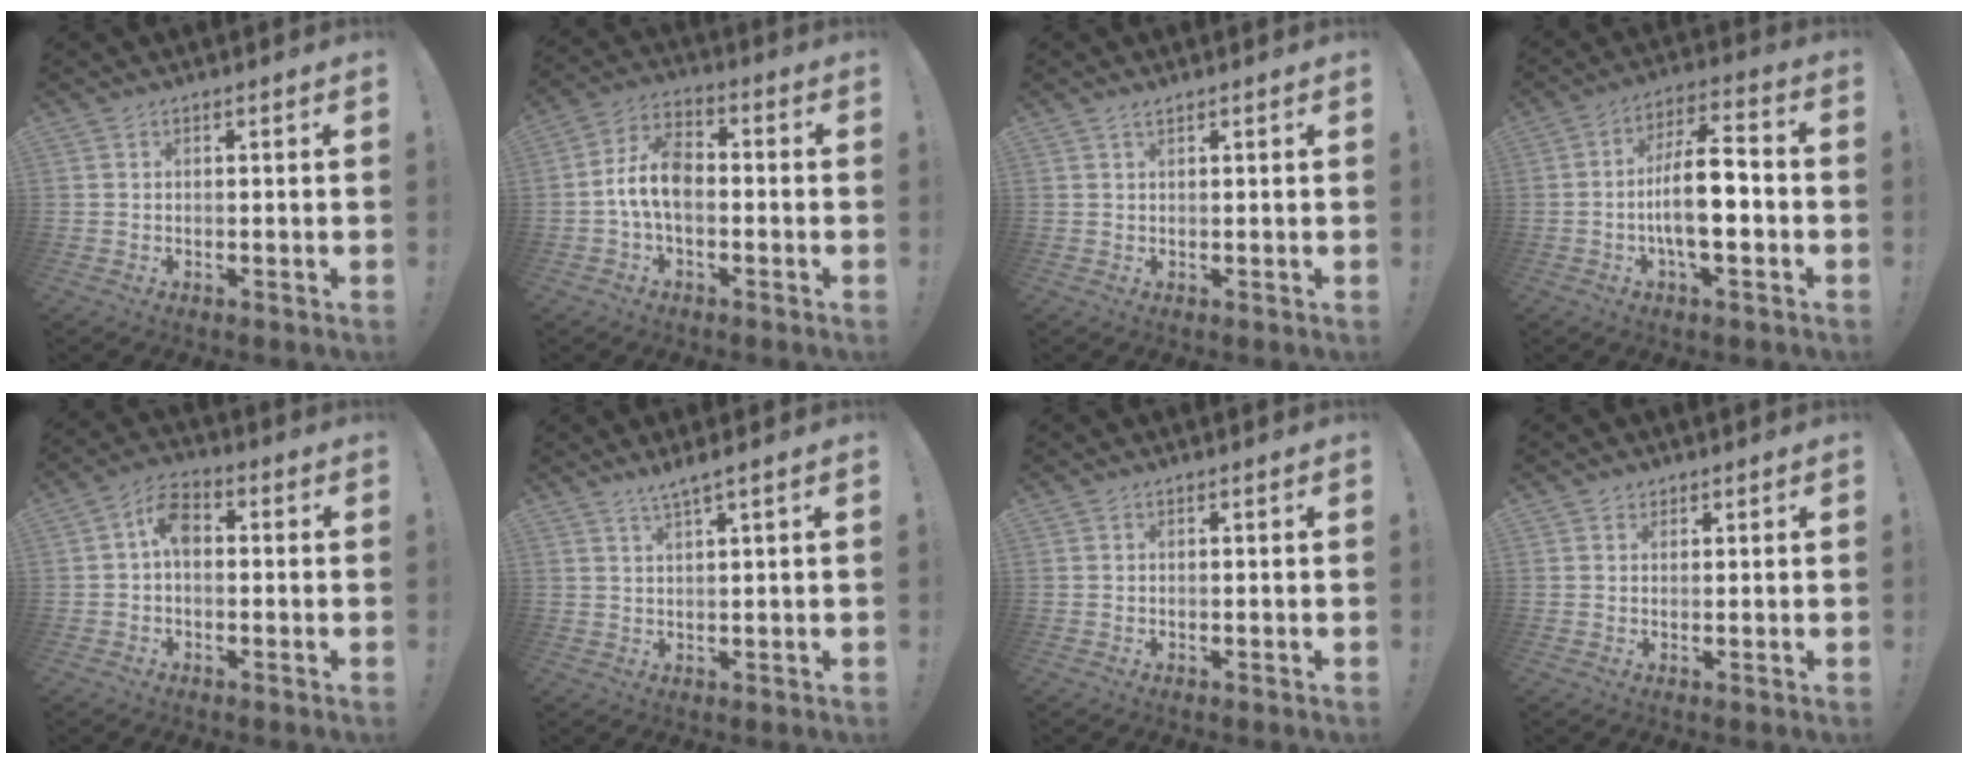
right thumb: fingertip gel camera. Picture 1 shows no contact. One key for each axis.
{"total": 10.3, "fx": -1.7, "fy": 5.9, "fz": 8.2, "tx": -0.177, "ty": 0.014, "tz": -0.028}
{"total": 1.0, "fx": 0.8, "fy": 0.2, "fz": 0.6, "tx": -0.010, "ty": -0.001, "tz": 0.013}
{"total": 18.7, "fx": -4.3, "fy": 6.7, "fz": 16.9, "tx": -0.292, "ty": 0.014, "tz": -0.069}
{"total": 6.9, "fx": 0.4, "fy": 4.4, "fz": 5.3, "tx": -0.087, "ty": 0.015, "tz": 0.010}
{"total": 3.3, "fx": 2.3, "fy": -0.4, "fz": 2.4, "tx": -0.045, "ty": -0.010, "tz": 0.038}
{"total": 0.0}
{"total": 1.6, "fx": 1.1, "fy": 1.0, "fz": 0.2, "tx": 0.006, "ty": -0.007, "tz": 0.019}